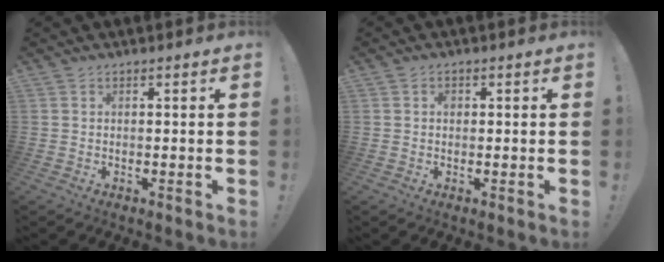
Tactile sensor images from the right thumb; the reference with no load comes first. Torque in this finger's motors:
{"motor_torque": [-0.11, -0.02, -0.03, 0.05, 0.00]}